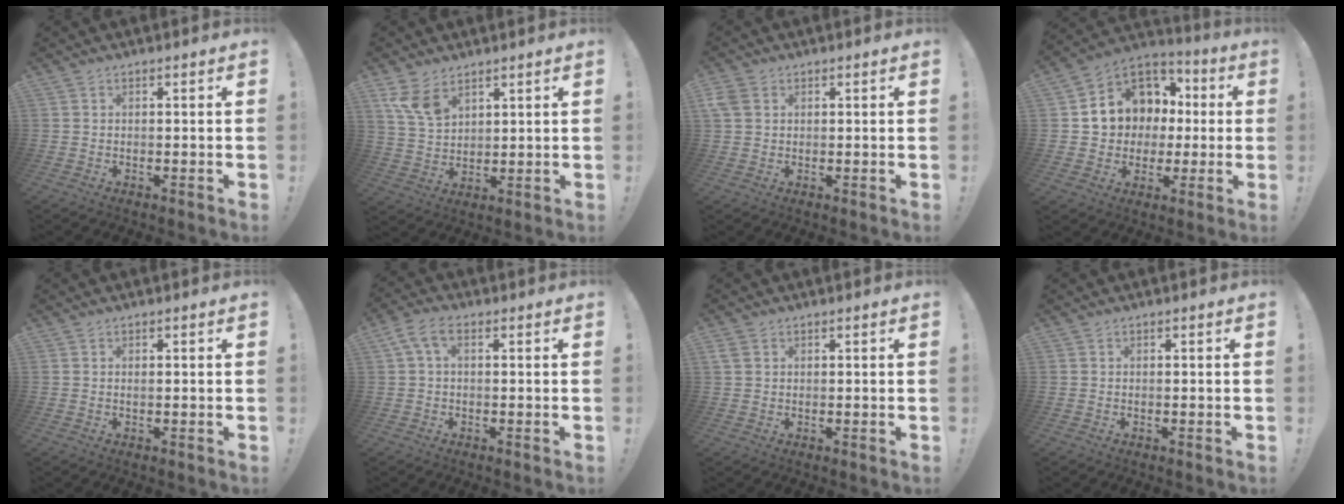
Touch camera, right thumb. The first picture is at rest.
{"total": 8.4, "force": [5.4, 4.8, 4.2], "torque": [-0.072, -0.023, 0.107]}
{"total": 4.4, "force": [1.8, 3.3, 2.3], "torque": [-0.051, 0.003, 0.036]}
{"total": 12.3, "force": [2.1, 11.2, 4.6], "torque": [-0.060, -0.009, 0.060]}
{"total": 0.0}
{"total": 5.5, "force": [1.2, 2.8, 4.6], "torque": [-0.096, 0.007, 0.026]}
{"total": 2.6, "force": [1.3, 1.8, 1.4], "torque": [-0.033, 0.007, 0.027]}
{"total": 0.0}